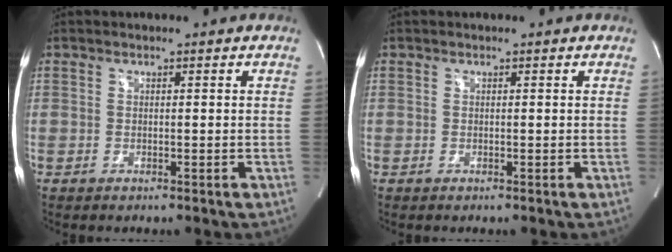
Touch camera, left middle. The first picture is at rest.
{"total": 0.0}